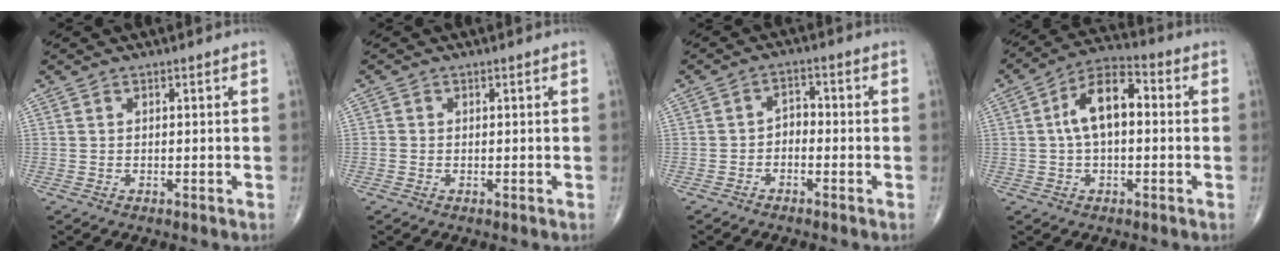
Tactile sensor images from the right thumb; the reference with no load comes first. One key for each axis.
{"total": 0.7, "fx": -0.3, "fy": 0.6, "fz": 0.1, "tx": 0.000, "ty": 0.003, "tz": -0.008}
{"total": 2.8, "fx": -1.4, "fy": 1.8, "fz": 1.6, "tx": -0.014, "ty": 0.024, "tz": -0.032}
{"total": 10.2, "fx": 0.8, "fy": 5.4, "fz": 8.6, "tx": -0.147, "ty": 0.032, "tz": 0.004}